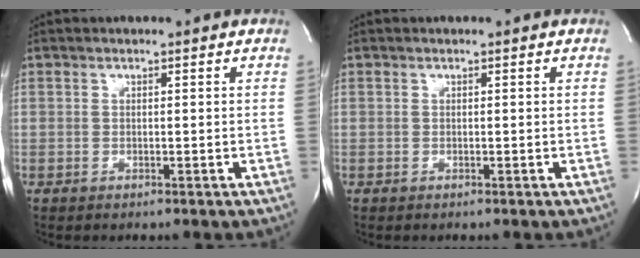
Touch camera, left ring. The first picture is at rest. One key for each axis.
{"total": 0.0}